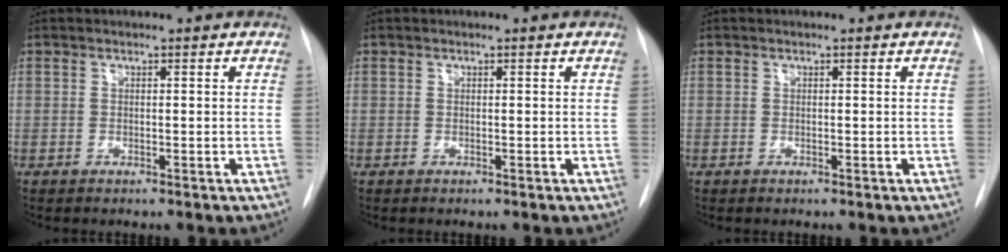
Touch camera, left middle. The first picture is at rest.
{"total": 0.0}
{"total": 0.0}